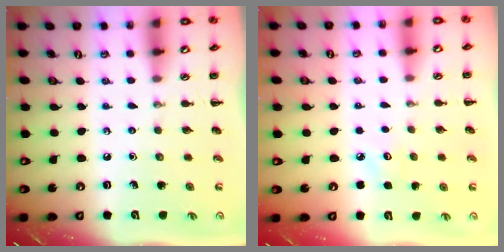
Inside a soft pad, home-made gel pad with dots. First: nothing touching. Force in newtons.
{"total": 2.4, "press": 2.3, "slide": 0.6}